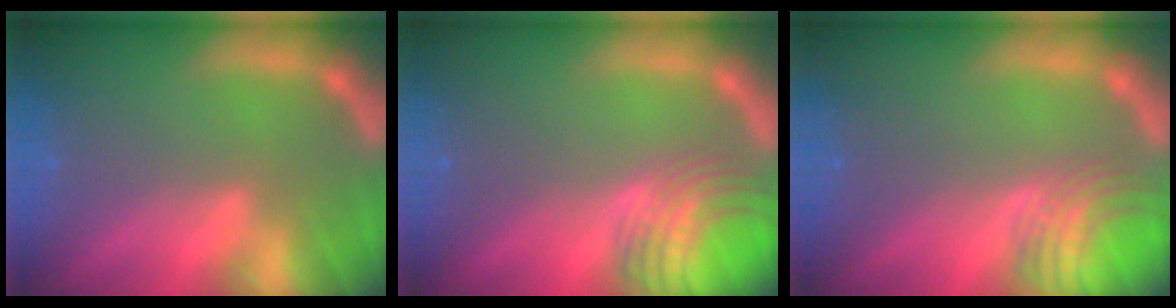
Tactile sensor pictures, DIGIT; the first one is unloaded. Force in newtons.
{"total": 7.0}
{"total": 5.0}